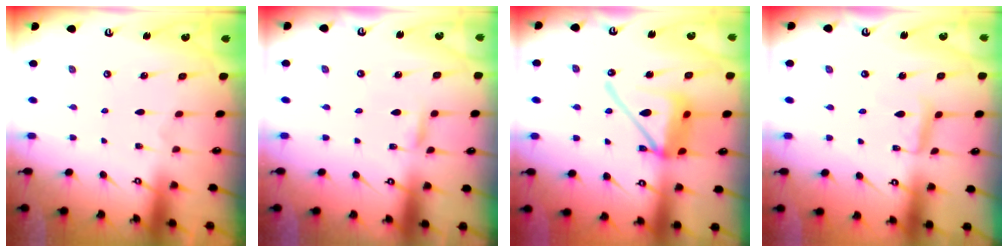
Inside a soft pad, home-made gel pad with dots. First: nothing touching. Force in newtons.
{"total": 2.4, "press": 2.4, "slide": 0.1}
{"total": 17.0, "press": 16.9, "slide": 2.0}
{"total": 8.5, "press": 8.4, "slide": 0.6}